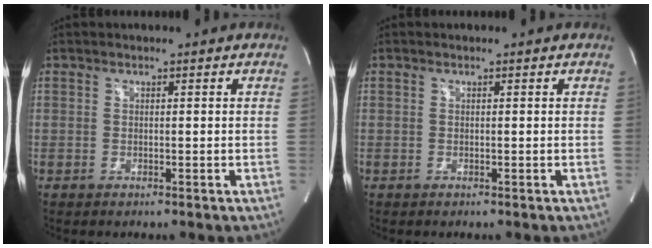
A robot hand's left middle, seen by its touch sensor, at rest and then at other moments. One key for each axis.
{"total": 0.0}